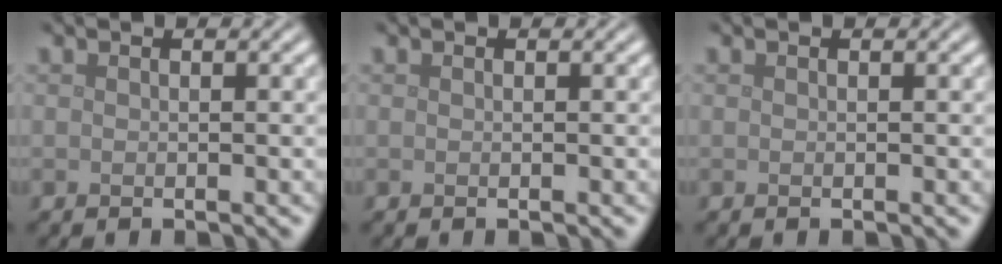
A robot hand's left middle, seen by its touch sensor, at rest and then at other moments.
{"total": 0.0}
{"total": 0.0}